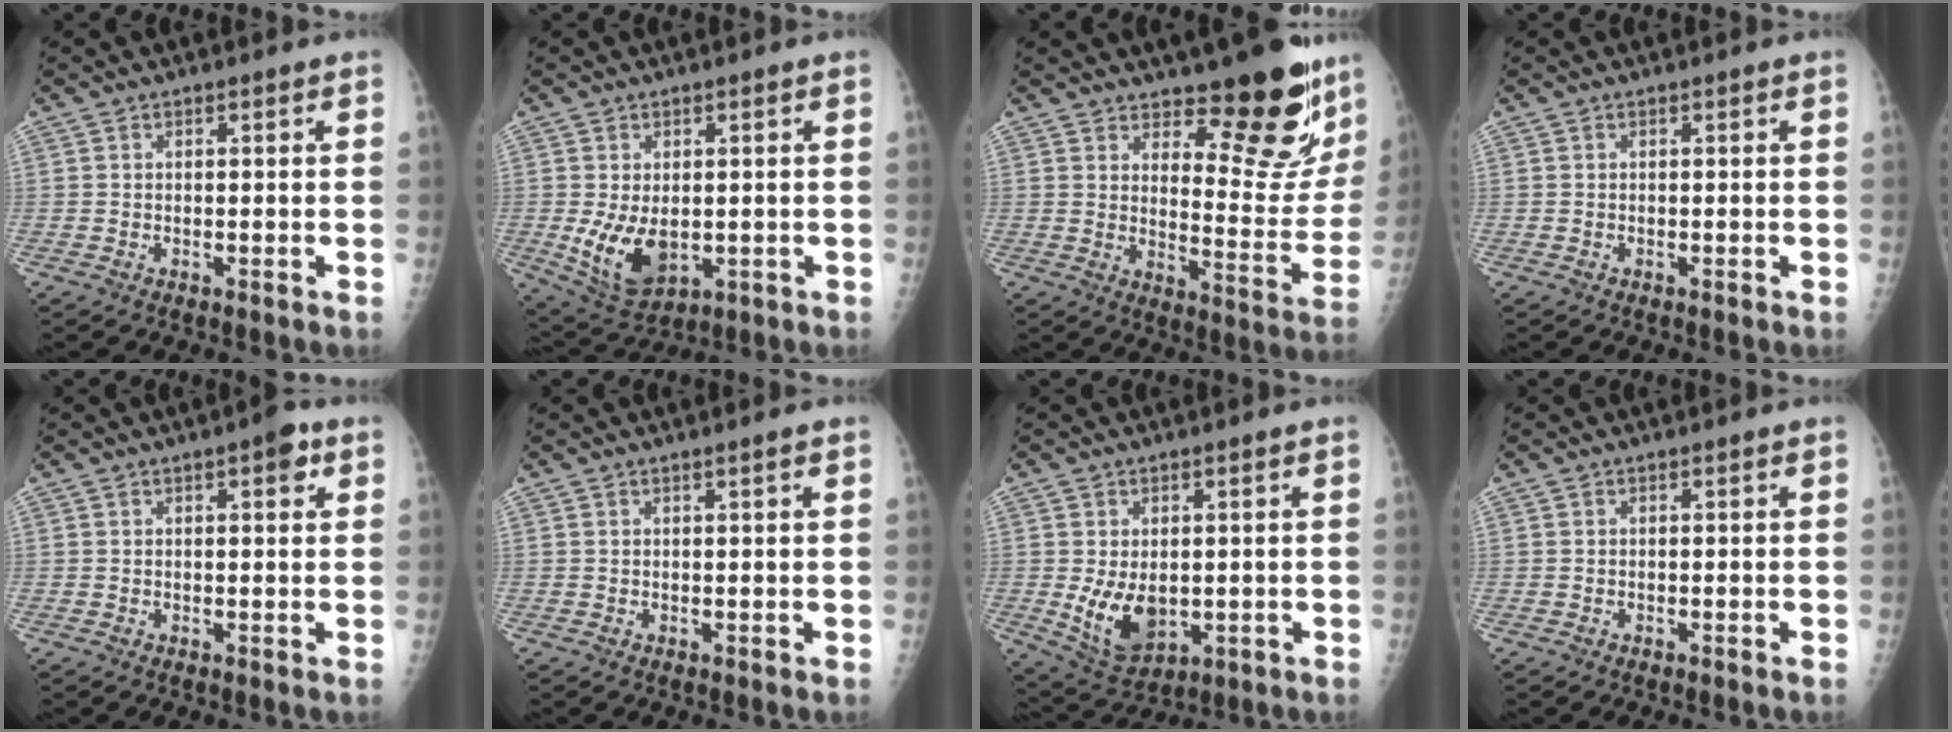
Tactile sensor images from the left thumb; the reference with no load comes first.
{"total": 9.1, "force": [-0.9, 5.6, 7.1], "torque": [-0.119, -0.016, 0.003]}
{"total": 17.0, "force": [12.9, 5.5, 9.7], "torque": [-0.075, -0.121, 0.174]}
{"total": 0.0}
{"total": 2.3, "force": [1.1, 0.8, 1.8], "torque": [-0.019, 0.000, 0.012]}
{"total": 1.1, "force": [0.7, -0.1, 0.9], "torque": [-0.015, -0.002, 0.012]}
{"total": 8.7, "force": [-0.6, 5.7, 6.6], "torque": [-0.099, -0.016, 0.011]}
{"total": 0.0}